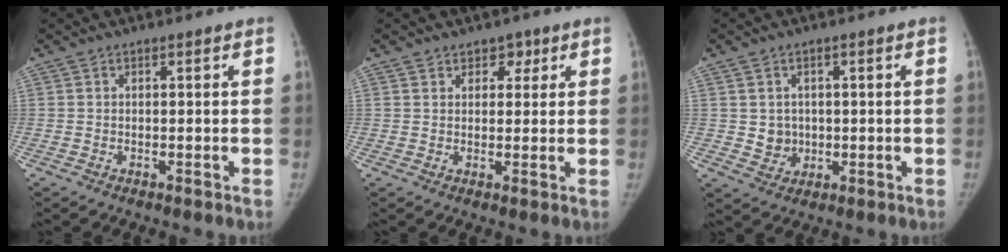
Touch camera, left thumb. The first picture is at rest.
{"total": 3.2, "force": [1.9, 2.4, 1.0], "torque": [0.016, -0.008, 0.024]}
{"total": 4.2, "force": [0.2, 3.9, 1.5], "torque": [-0.006, 0.000, 0.012]}